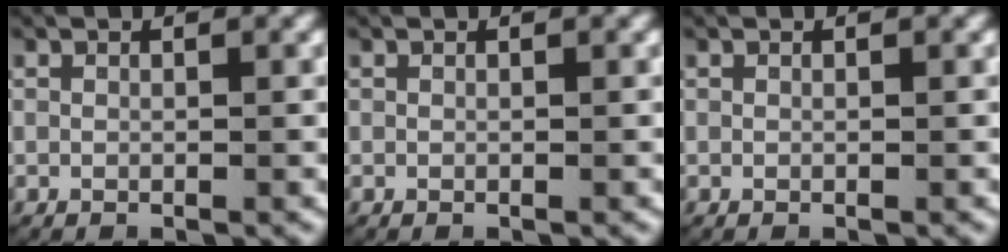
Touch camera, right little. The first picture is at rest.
{"total": 0.0}
{"total": 0.0}